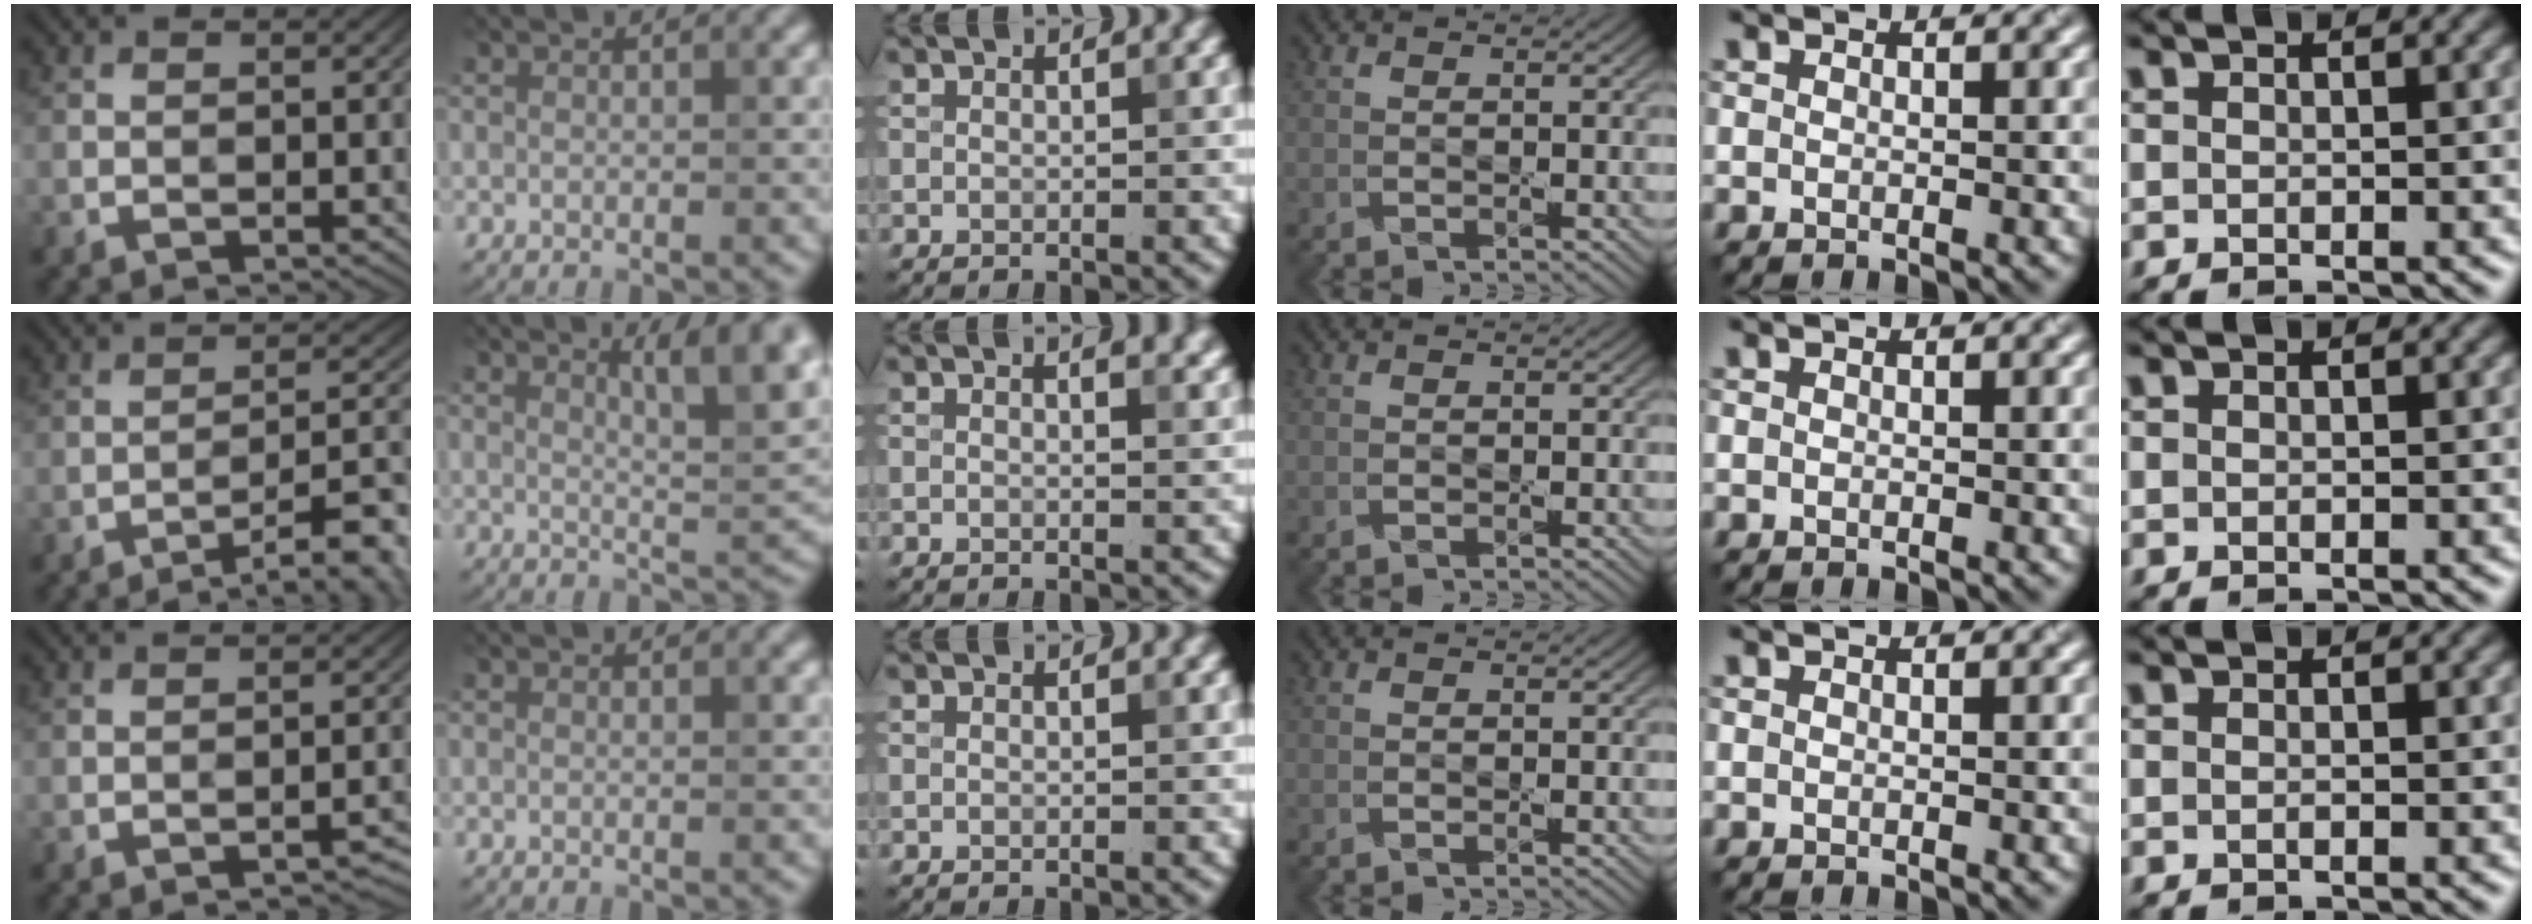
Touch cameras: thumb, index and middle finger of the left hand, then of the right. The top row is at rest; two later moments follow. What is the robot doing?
{"motion": "press", "object": "syringe"}